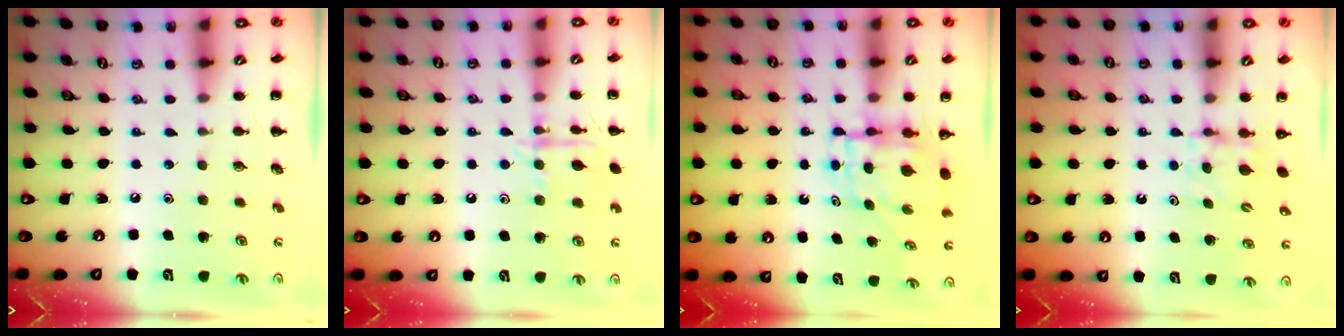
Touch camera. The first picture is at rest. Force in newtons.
{"total": 11.1, "press": 11.1, "slide": 0.5}
{"total": 5.1, "press": 5.1, "slide": 0.4}
{"total": 3.7, "press": 3.6, "slide": 0.7}